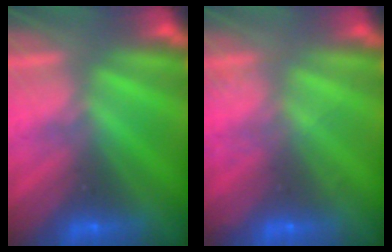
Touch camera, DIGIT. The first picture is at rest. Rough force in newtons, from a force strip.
{"total": 2.1}